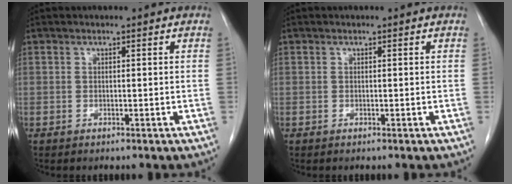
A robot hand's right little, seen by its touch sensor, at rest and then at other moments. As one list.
[{"total": 0.0}]